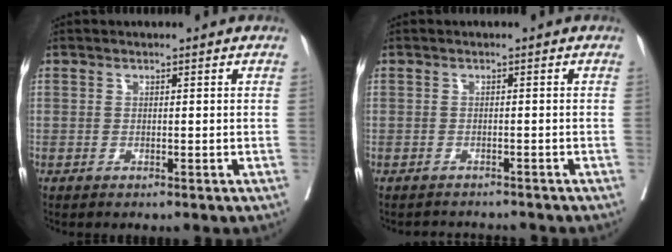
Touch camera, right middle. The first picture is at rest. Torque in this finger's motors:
{"motor_torque": [-0.22, -0.05, -0.02, -0.01]}